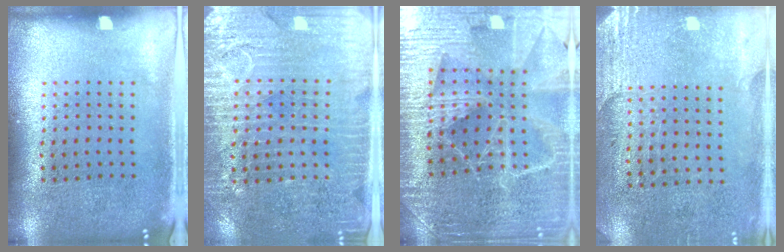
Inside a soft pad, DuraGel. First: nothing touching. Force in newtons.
{"total": 3.6, "press": 3.2, "slide": 1.7}
{"total": 4.6, "press": 4.4, "slide": 1.5}
{"total": 2.7, "press": 2.3, "slide": 1.4}